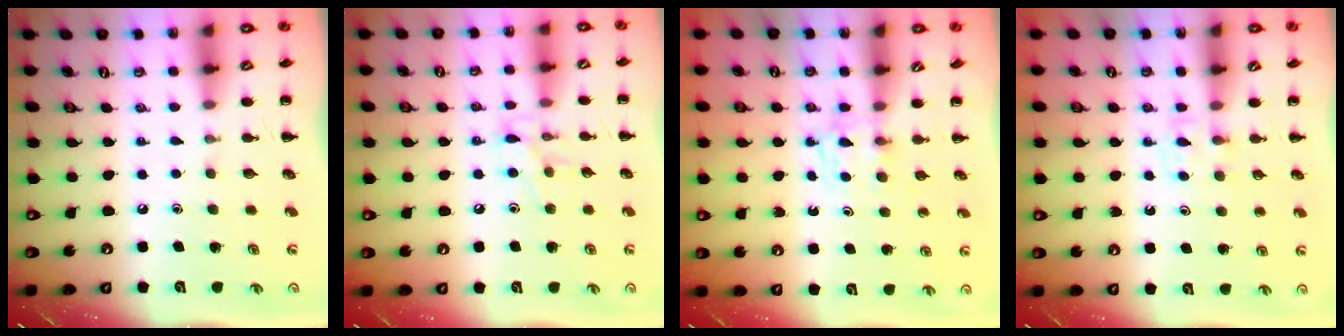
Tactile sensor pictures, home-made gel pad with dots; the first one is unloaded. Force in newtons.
{"total": 7.9, "press": 7.9, "slide": 0.5}
{"total": 3.6, "press": 3.3, "slide": 1.3}
{"total": 3.8, "press": 3.5, "slide": 1.3}